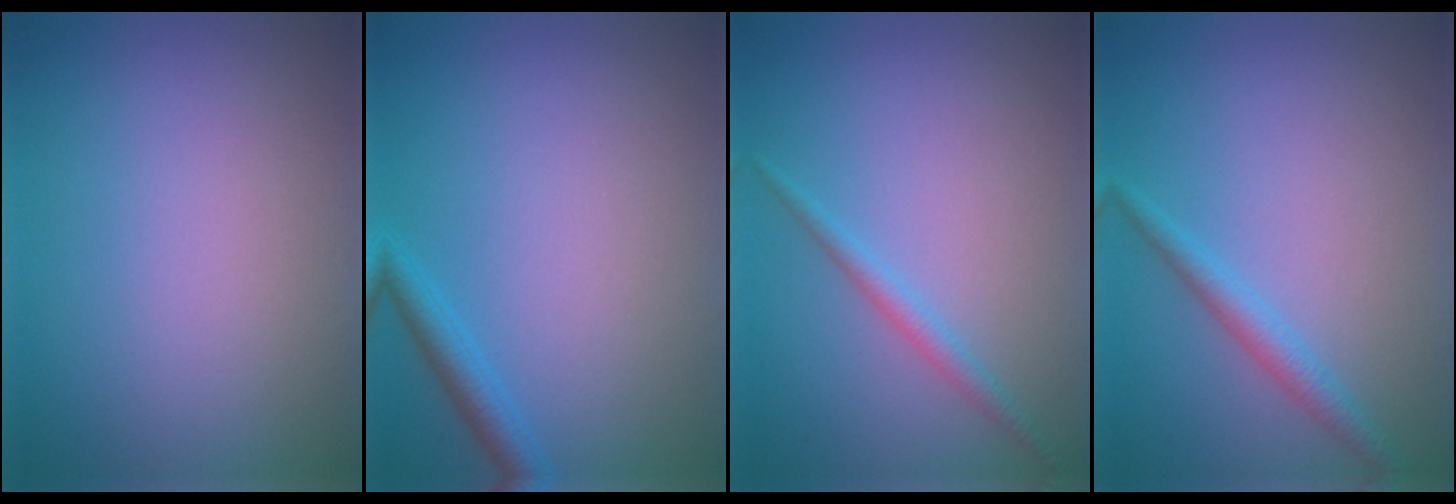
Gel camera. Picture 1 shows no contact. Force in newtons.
{"total": 1.9, "press": 1.9, "slide": 0.2}
{"total": 1.4, "press": 1.4, "slide": 0.1}
{"total": 1.9, "press": 1.9, "slide": 0.0}